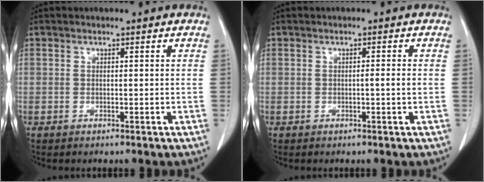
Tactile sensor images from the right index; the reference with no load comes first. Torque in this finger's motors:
{"motor_torque": [0.28, -0.23, 0.01, 0.01]}